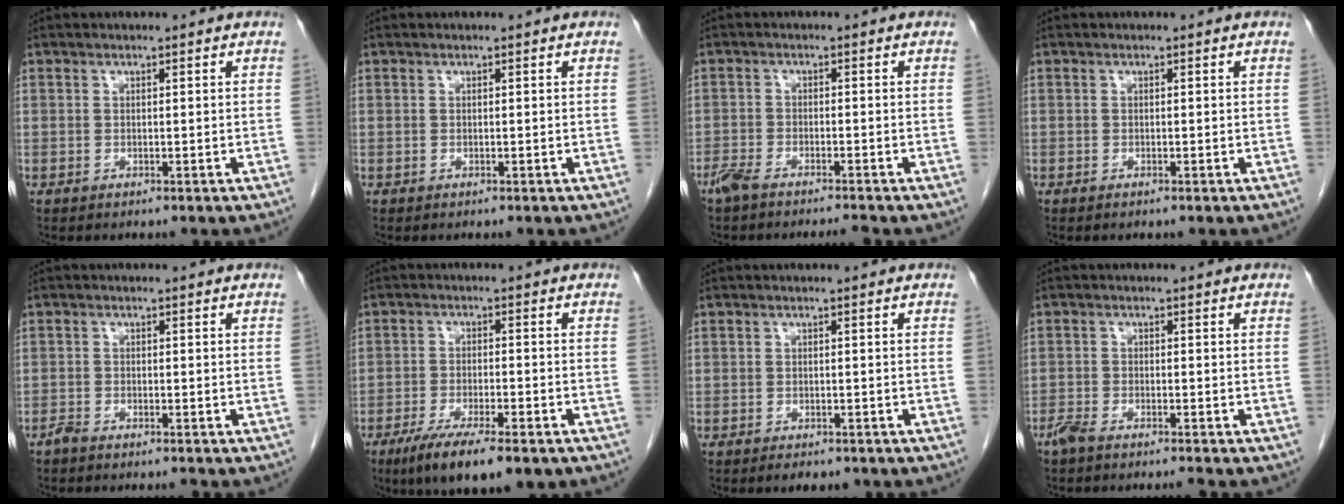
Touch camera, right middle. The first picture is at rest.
{"total": 0.0}
{"total": 4.0, "force": [-3.6, 0.2, 1.9], "torque": [-0.037, -0.007, -0.067]}
{"total": 0.0}
{"total": 1.8, "force": [-1.7, 0.1, 0.6], "torque": [-0.011, -0.003, -0.033]}
{"total": 11.3, "force": [-7.6, 2.5, 8.0], "torque": [-0.125, -0.020, -0.116]}
{"total": 2.1, "force": [-1.6, 1.0, 1.0], "torque": [-0.014, -0.001, -0.016]}
{"total": 3.2, "force": [-2.8, 0.0, 1.5], "torque": [-0.027, -0.006, -0.055]}